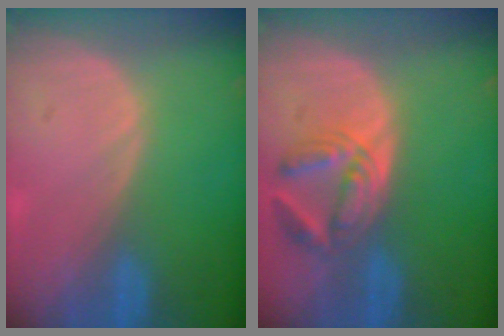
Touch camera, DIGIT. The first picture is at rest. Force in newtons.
{"total": 5.7, "press": 5.7, "slide": 0.6}